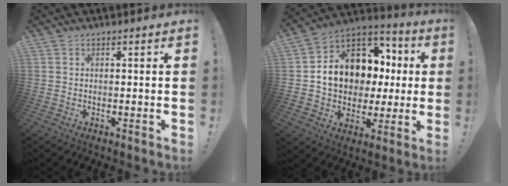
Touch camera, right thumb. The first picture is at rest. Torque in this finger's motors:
{"motor_torque": [2.42, 2.59, 0.71, -0.42, 0.09]}